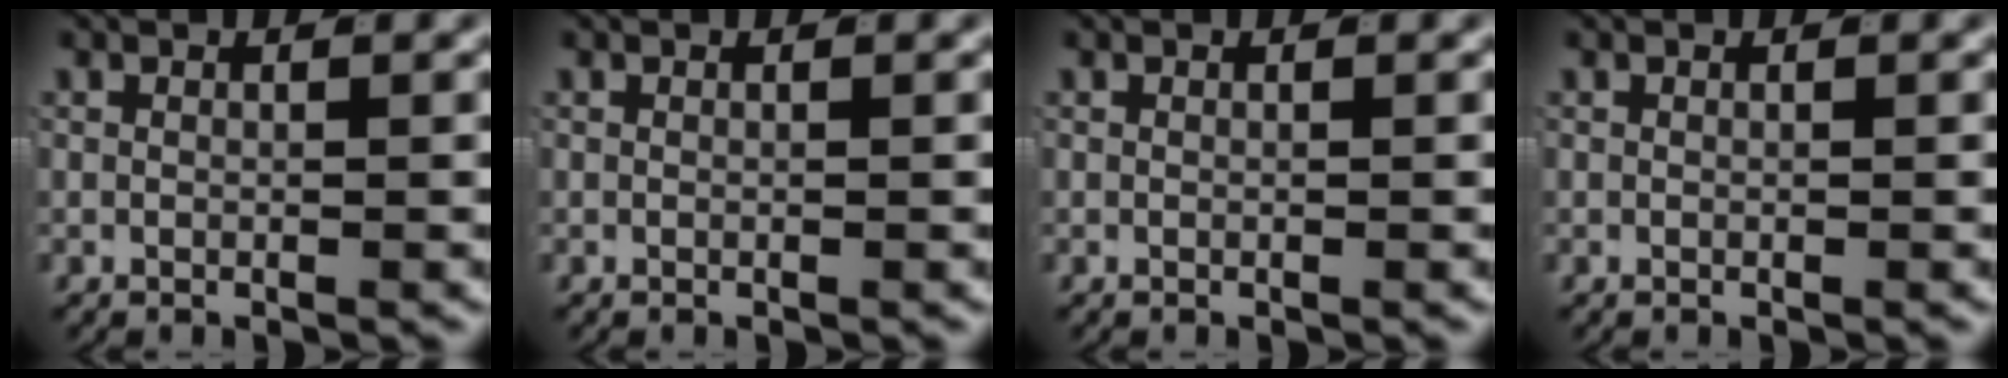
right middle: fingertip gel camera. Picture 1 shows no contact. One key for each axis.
{"total": 0.0}
{"total": 0.0}
{"total": 0.0}